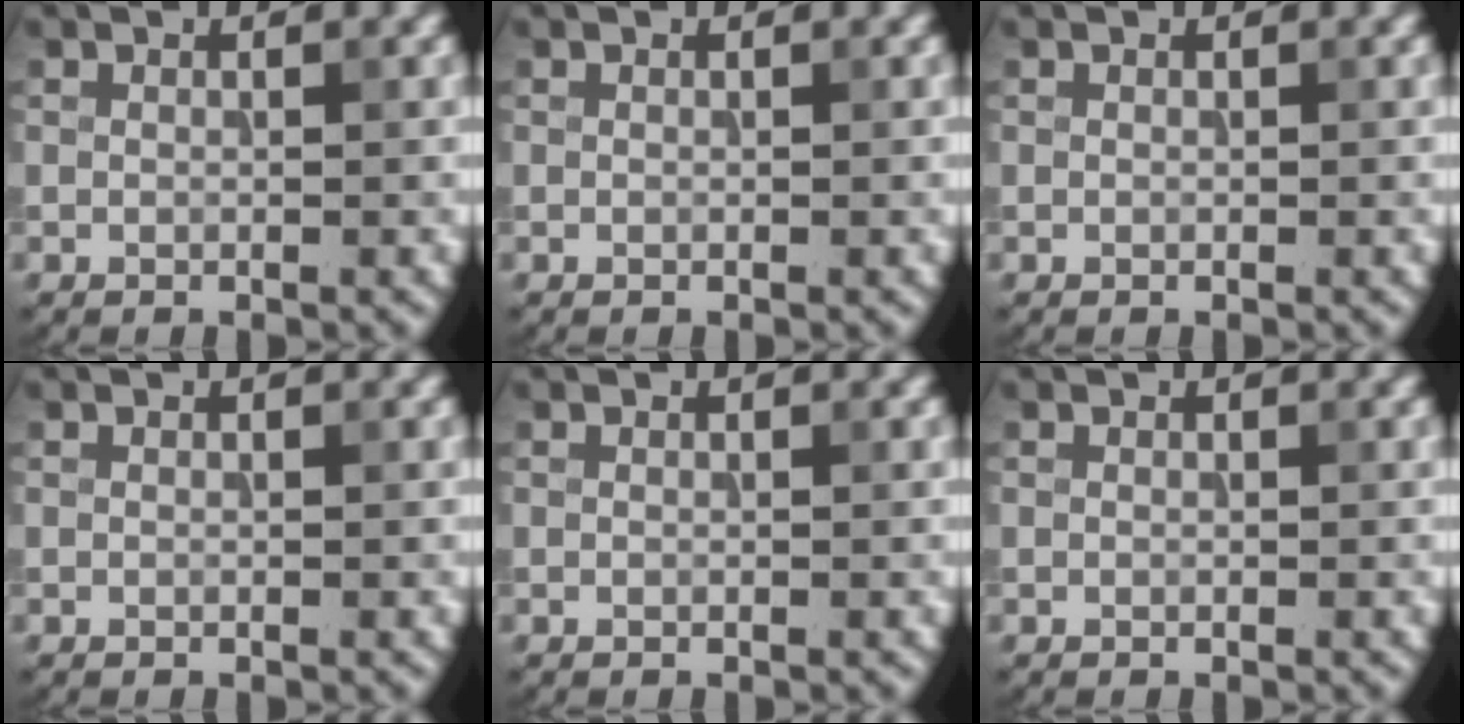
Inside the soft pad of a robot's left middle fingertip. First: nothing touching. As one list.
[{"total": 0.0}, {"total": 0.0}, {"total": 0.0}, {"total": 0.0}, {"total": 0.0}]